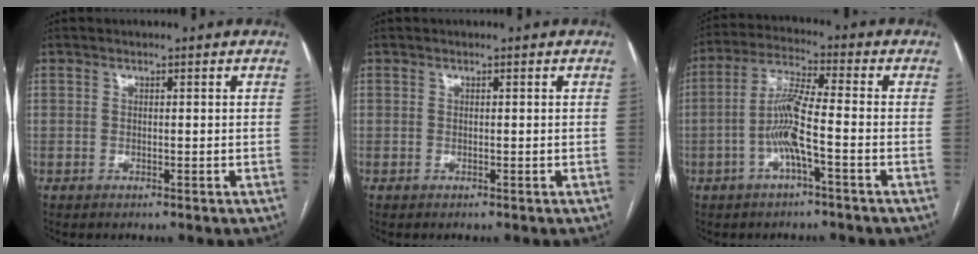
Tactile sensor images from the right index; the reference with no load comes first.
{"total": 0.0}
{"total": 7.8, "force": [-2.3, 0.5, 7.5], "torque": [-0.155, 0.014, -0.048]}